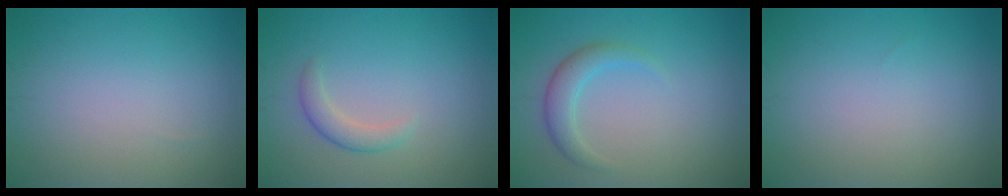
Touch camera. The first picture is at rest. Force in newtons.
{"total": 1.8, "press": 1.8, "slide": 0.1}
{"total": 2.4, "press": 2.4, "slide": 0.1}
{"total": 0.0}